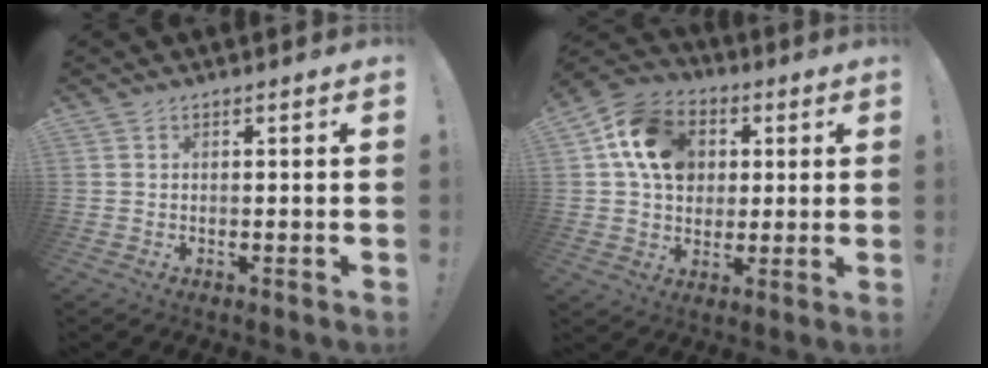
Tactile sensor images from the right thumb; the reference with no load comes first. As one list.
[{"total": 15.5, "force": [4.1, 12.4, 8.3], "torque": [-0.143, 0.006, 0.088]}]